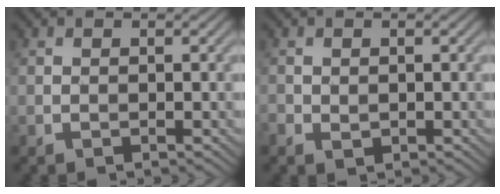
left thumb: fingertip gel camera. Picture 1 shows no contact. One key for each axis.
{"total": 1.3, "fx": -0.3, "fy": 0.9, "fz": 0.9, "tx": -0.023, "ty": -0.006, "tz": -0.002}